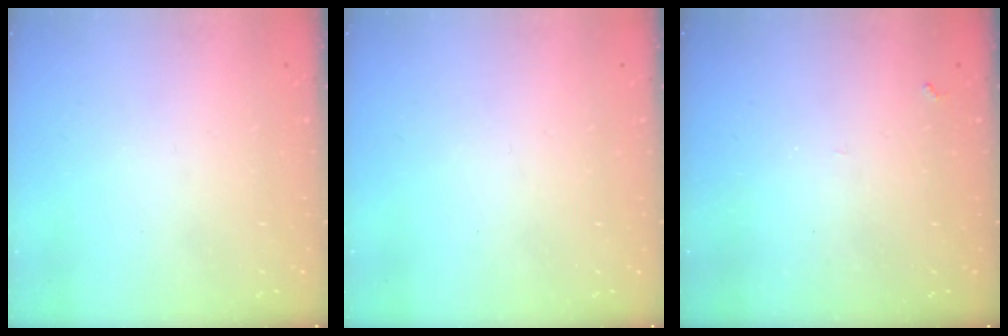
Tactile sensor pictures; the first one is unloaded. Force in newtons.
{"total": 0.0}
{"total": 5.2, "press": 5.1, "slide": 0.8}